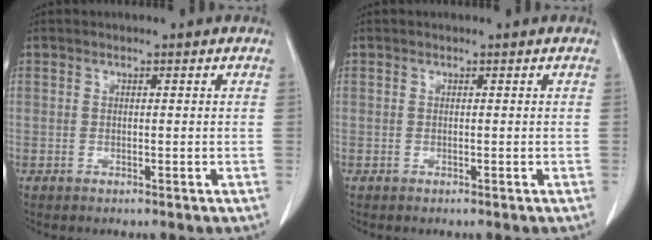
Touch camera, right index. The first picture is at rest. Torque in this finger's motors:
{"motor_torque": [0.00, 0.00, 0.00, 0.00]}